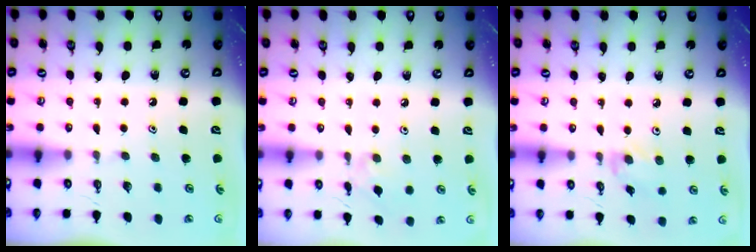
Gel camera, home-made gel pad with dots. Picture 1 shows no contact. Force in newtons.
{"total": 1.8, "press": 1.7, "slide": 0.5}
{"total": 3.6, "press": 3.5, "slide": 0.5}